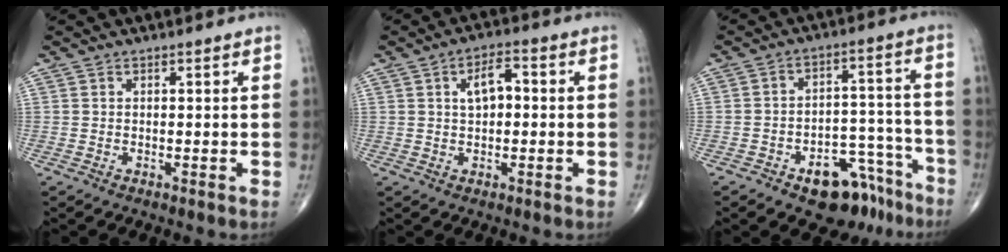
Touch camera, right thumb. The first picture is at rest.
{"total": 5.3, "force": [0.8, 2.8, 4.4], "torque": [-0.065, 0.014, 0.007]}
{"total": 12.4, "force": [-8.1, 6.9, 6.4], "torque": [-0.046, 0.083, -0.112]}